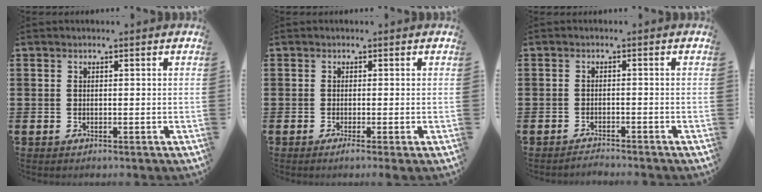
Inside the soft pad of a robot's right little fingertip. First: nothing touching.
{"total": 0.9, "force": [-0.3, 0.0, 0.9], "torque": [-0.016, -0.003, -0.006]}
{"total": 1.3, "force": [-1.3, -0.2, -0.1], "torque": [-0.001, 0.002, -0.026]}